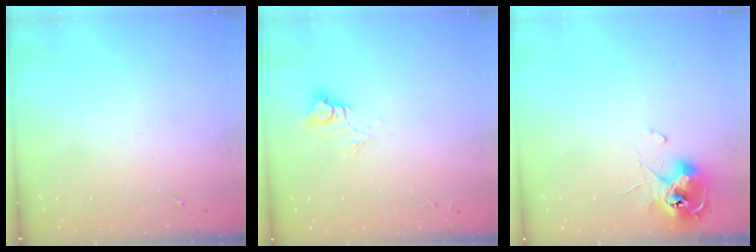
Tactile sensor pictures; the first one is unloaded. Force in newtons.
{"total": 6.3, "press": 6.3, "slide": 0.5}
{"total": 11.3, "press": 11.3, "slide": 0.6}